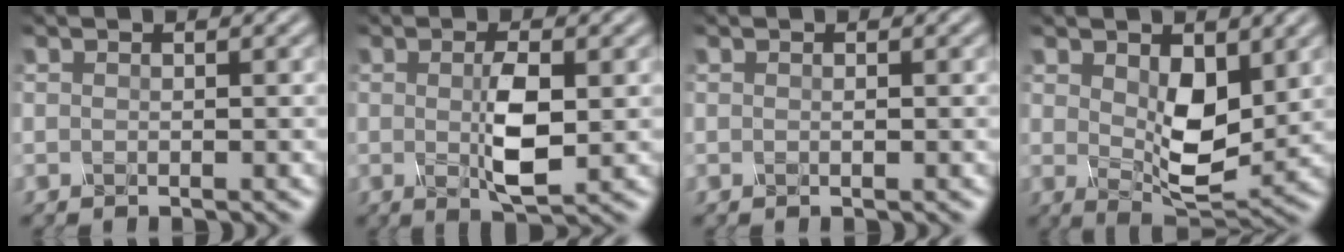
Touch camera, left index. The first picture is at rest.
{"total": 3.4, "force": [0.0, 0.6, 3.4], "torque": [-0.082, -0.005, 0.009]}
{"total": 0.0}
{"total": 4.9, "force": [1.0, 2.5, 4.1], "torque": [-0.090, -0.009, 0.030]}